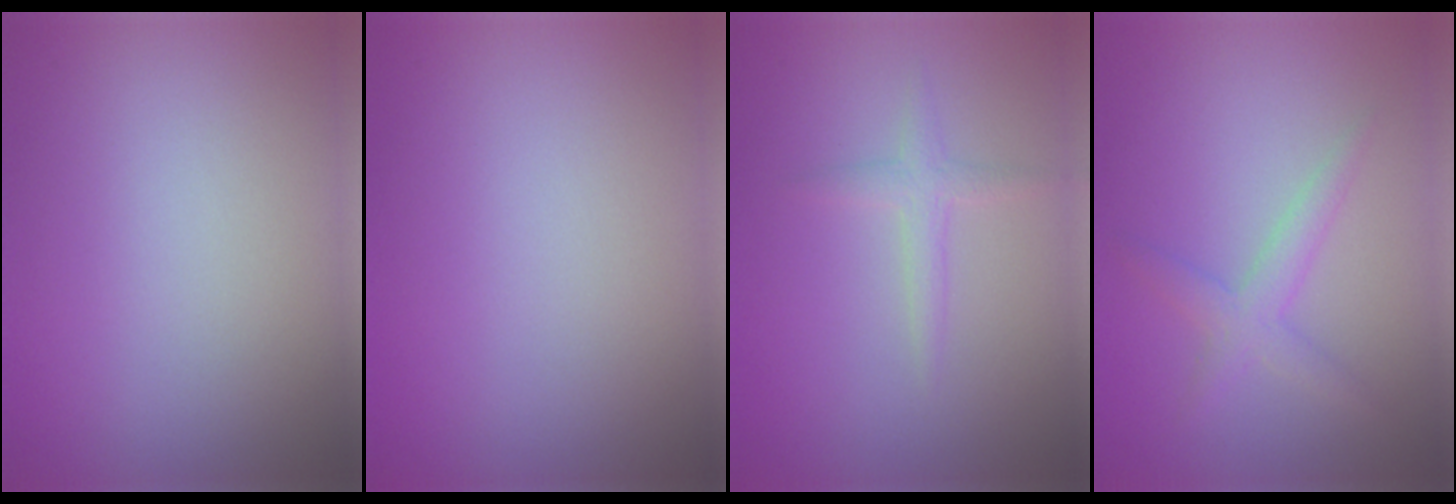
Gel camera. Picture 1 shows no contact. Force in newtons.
{"total": 0.0}
{"total": 1.5, "press": 1.5, "slide": 0.1}
{"total": 2.2, "press": 2.2, "slide": 0.1}